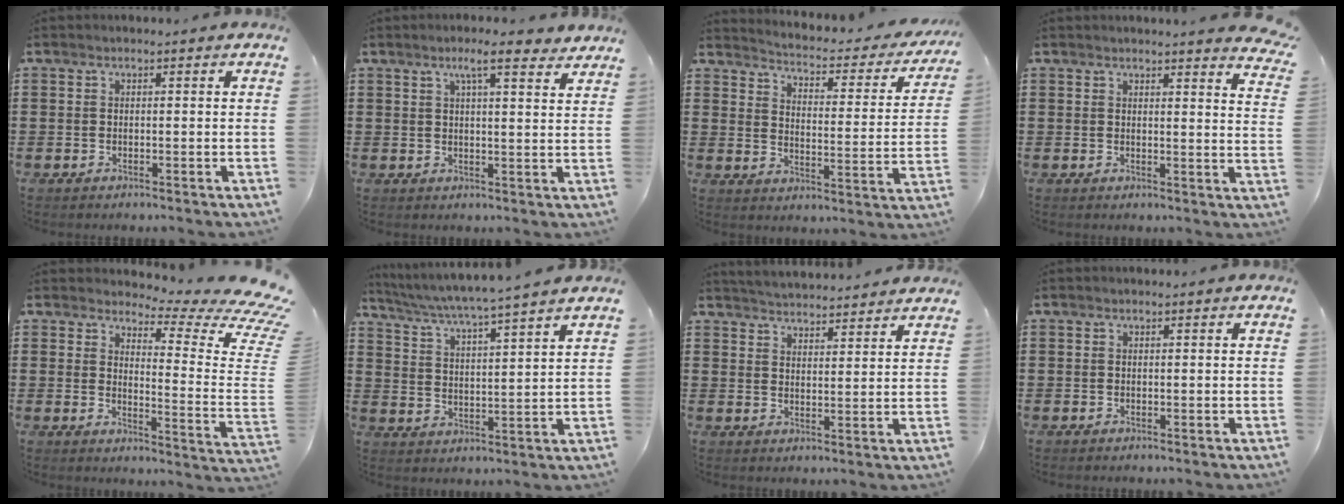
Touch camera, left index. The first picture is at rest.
{"total": 5.6, "force": [4.2, 0.5, 3.7], "torque": [-0.075, -0.006, 0.070]}
{"total": 2.5, "force": [2.4, 0.1, 0.8], "torque": [-0.036, -0.028, 0.029]}
{"total": 2.8, "force": [2.7, -0.4, 0.7], "torque": [-0.016, -0.014, 0.048]}
{"total": 5.6, "force": [4.2, 1.0, 3.6], "torque": [-0.066, -0.045, 0.064]}
{"total": 4.2, "force": [3.8, -1.0, 1.5], "torque": [-0.050, -0.033, 0.057]}
{"total": 4.0, "force": [3.9, -0.3, 0.0], "torque": [-0.013, -0.022, 0.071]}
{"total": 0.0}